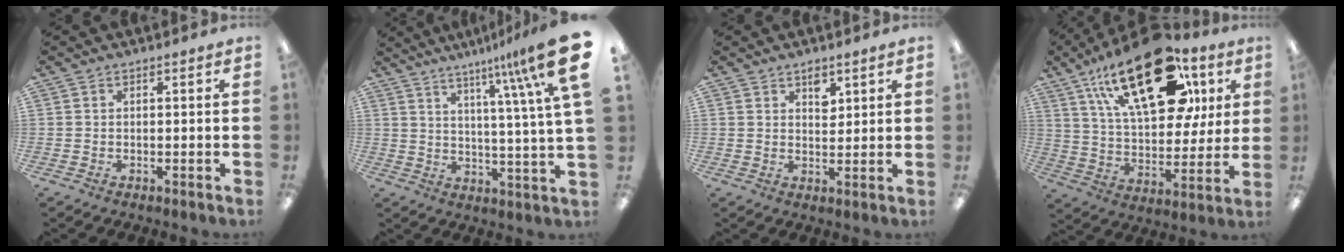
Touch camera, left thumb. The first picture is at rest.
{"total": 16.1, "force": [8.4, 0.8, 13.7], "torque": [-0.209, -0.052, 0.116]}
{"total": 3.4, "force": [2.4, 1.7, 1.7], "torque": [-0.004, -0.016, 0.036]}
{"total": 29.3, "force": [14.2, 14.6, 21.1], "torque": [-0.336, -0.055, 0.241]}